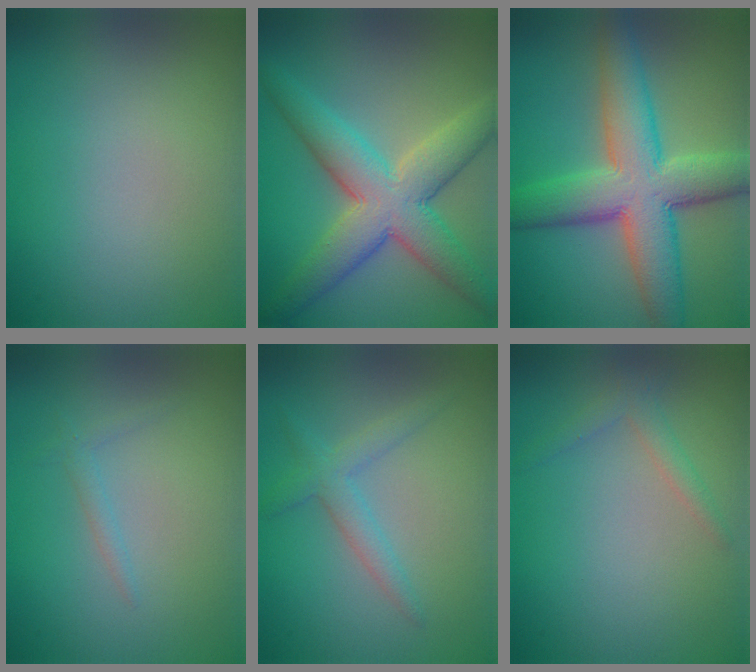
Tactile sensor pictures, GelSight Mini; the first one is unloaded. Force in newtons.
{"total": 8.2, "press": 8.2, "slide": 0.5}
{"total": 9.6, "press": 9.6, "slide": 0.5}
{"total": 0.9, "press": 0.9, "slide": 0.1}
{"total": 2.4, "press": 2.4, "slide": 0.2}
{"total": 1.5, "press": 1.5, "slide": 0.1}